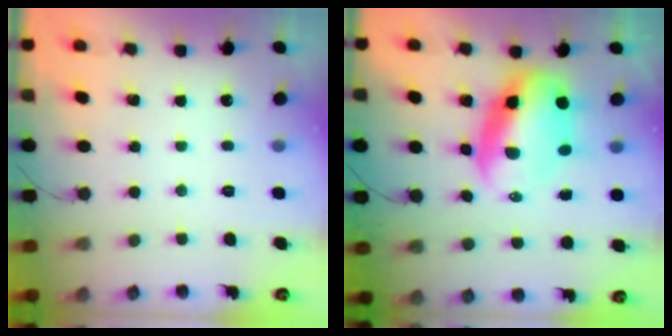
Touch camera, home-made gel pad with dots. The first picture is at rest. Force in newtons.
{"total": 10.7, "press": 10.3, "slide": 2.7}